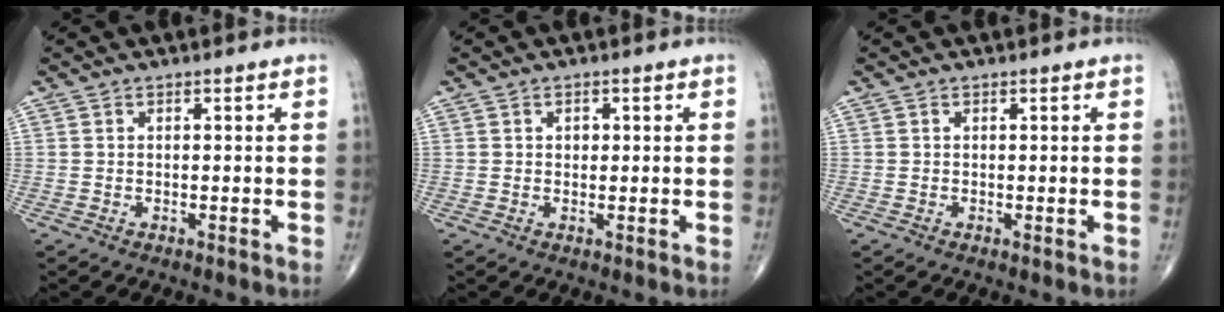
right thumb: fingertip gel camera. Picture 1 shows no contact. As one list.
[{"total": 1.2, "force": [0.3, 1.0, 0.7], "torque": [-0.004, 0.001, 0.004]}, {"total": 0.0}]